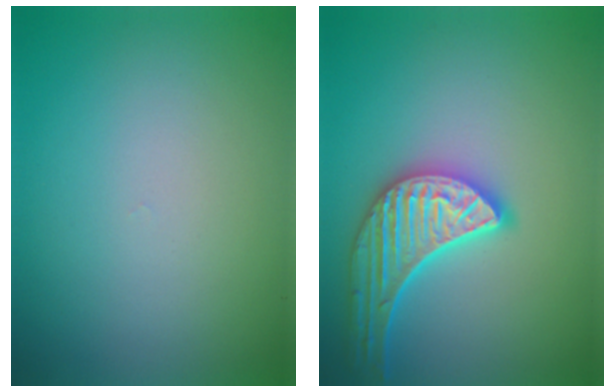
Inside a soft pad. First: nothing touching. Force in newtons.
{"total": 5.2, "press": 4.7, "slide": 2.2}